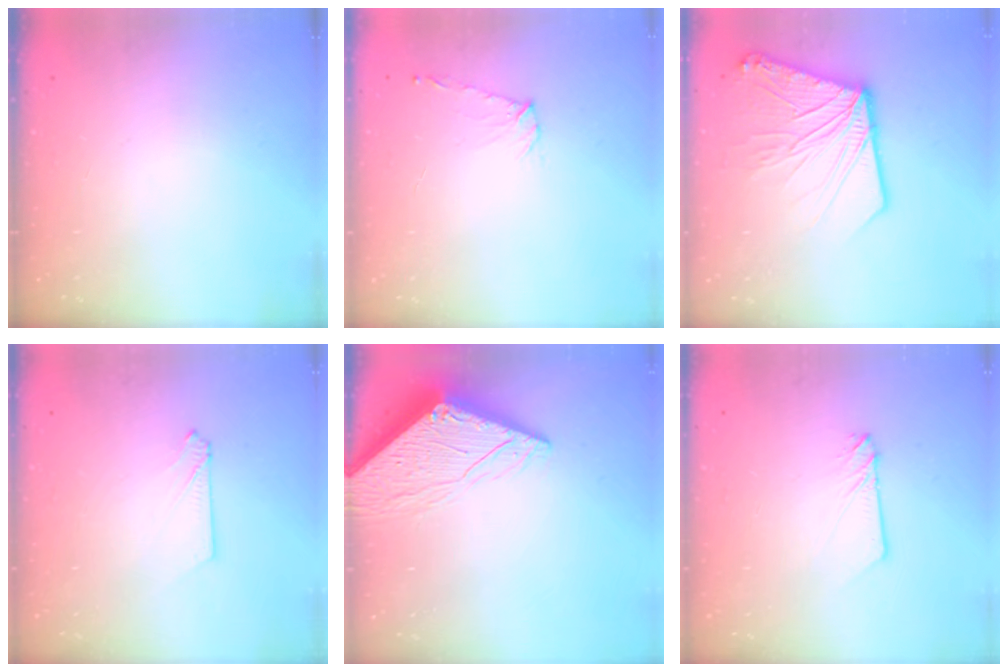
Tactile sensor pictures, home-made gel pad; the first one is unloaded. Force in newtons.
{"total": 6.6, "press": 6.6, "slide": 0.6}
{"total": 18.7, "press": 18.5, "slide": 2.5}
{"total": 2.1, "press": 2.1, "slide": 0.3}
{"total": 10.1, "press": 10.1, "slide": 1.0}
{"total": 2.9, "press": 2.9, "slide": 0.4}